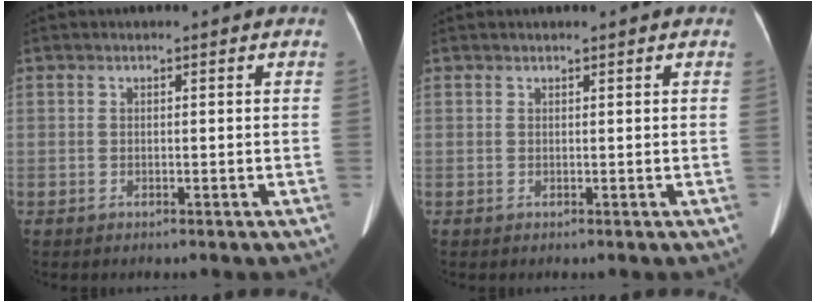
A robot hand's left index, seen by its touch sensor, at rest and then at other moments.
{"total": 0.5, "force": [0.5, 0.1, 0.1], "torque": [-0.003, 0.009, 0.011]}